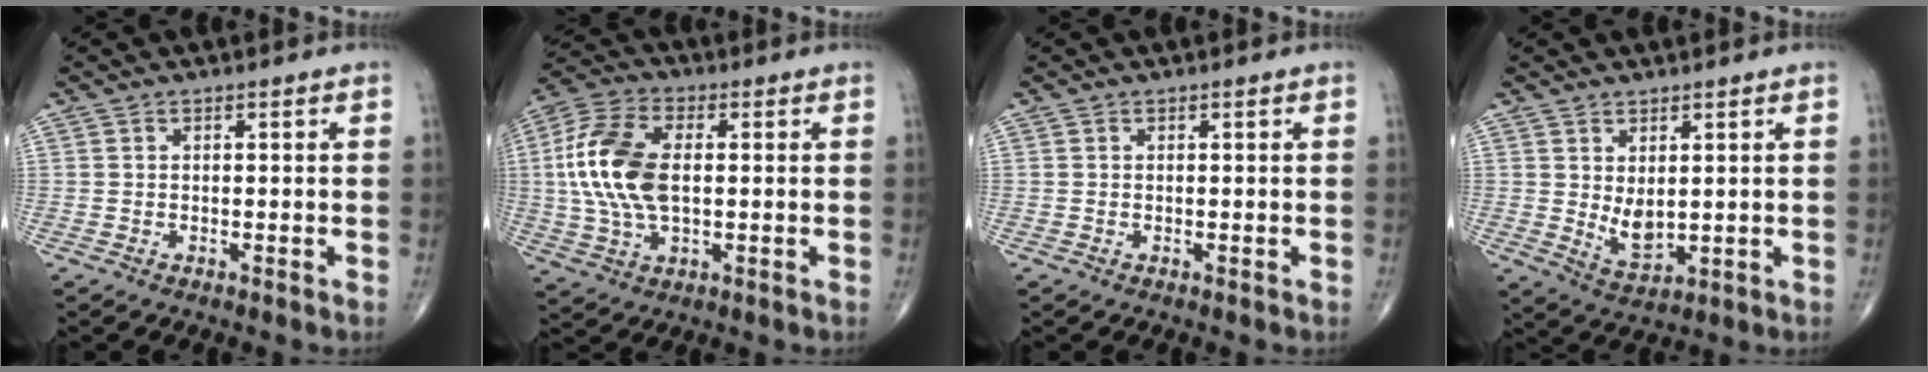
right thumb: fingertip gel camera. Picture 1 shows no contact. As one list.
[{"total": 14.9, "force": [0.9, 8.2, 12.4], "torque": [-0.265, 0.013, 0.015]}, {"total": 0.0}, {"total": 5.1, "force": [0.9, 2.7, 4.2], "torque": [-0.065, -0.019, 0.029]}]